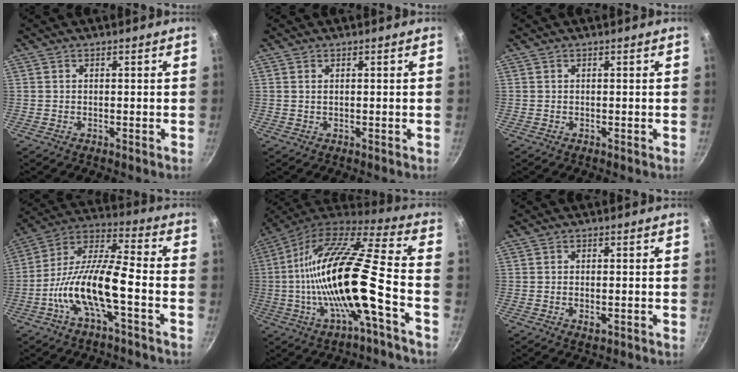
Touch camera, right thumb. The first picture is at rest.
{"total": 0.6, "force": [0.3, 0.2, 0.4], "torque": [-0.008, 0.001, 0.005]}
{"total": 0.0}
{"total": 15.3, "force": [-5.1, 4.5, 13.7], "torque": [-0.258, 0.044, -0.109]}
{"total": 22.3, "force": [-5.3, 4.5, 21.2], "torque": [-0.371, 0.031, -0.105]}
{"total": 1.9, "force": [-0.5, 0.9, 1.6], "torque": [-0.030, -0.001, -0.007]}